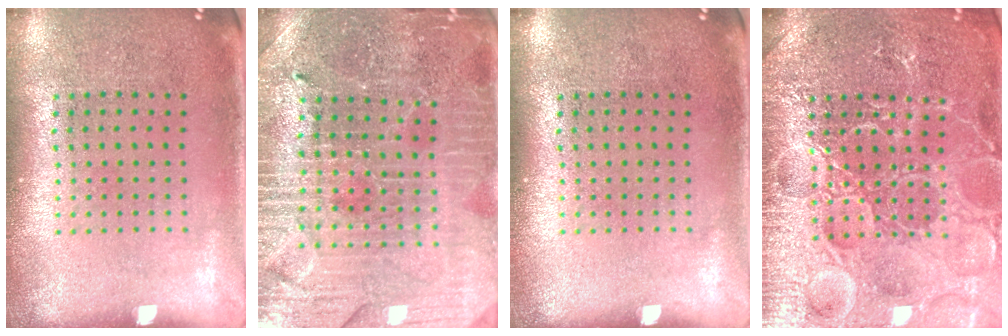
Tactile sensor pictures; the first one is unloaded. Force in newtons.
{"total": 3.5, "press": 3.5, "slide": 0.7}
{"total": 0.0}
{"total": 7.5, "press": 7.4, "slide": 1.0}